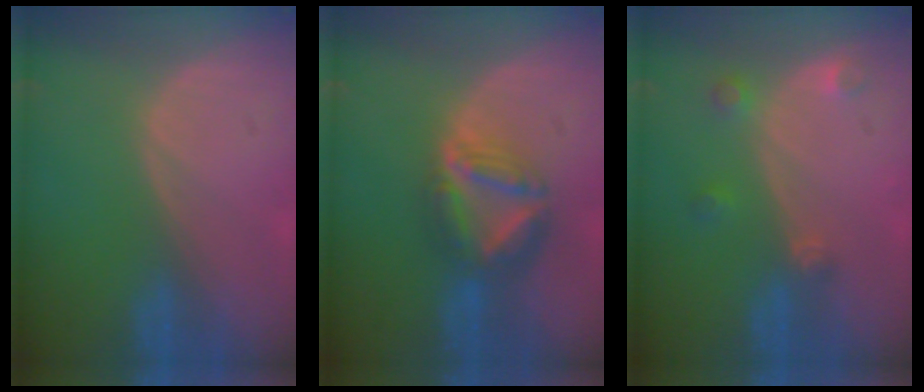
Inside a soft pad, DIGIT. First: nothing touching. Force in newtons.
{"total": 7.5, "press": 6.6, "slide": 3.4}
{"total": 2.7, "press": 2.7, "slide": 0.3}